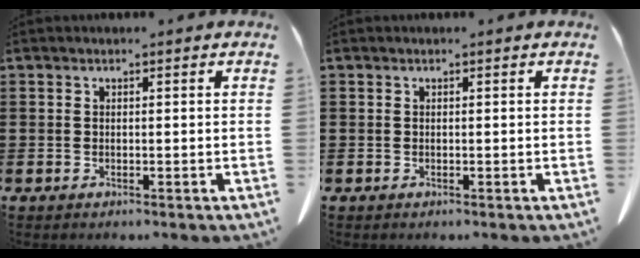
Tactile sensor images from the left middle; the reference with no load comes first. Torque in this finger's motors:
{"motor_torque": [-1.14, -1.00, 0.02, -0.01]}